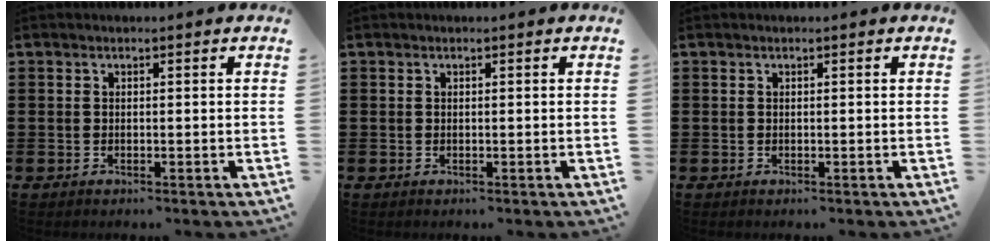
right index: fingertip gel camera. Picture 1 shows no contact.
{"total": 0.0}
{"total": 0.0}